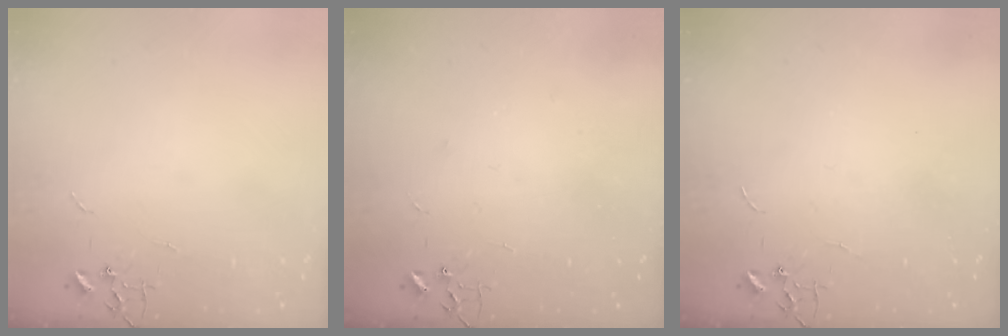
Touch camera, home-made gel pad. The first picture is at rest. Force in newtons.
{"total": 2.5, "press": 2.1, "slide": 1.4}
{"total": 0.0}